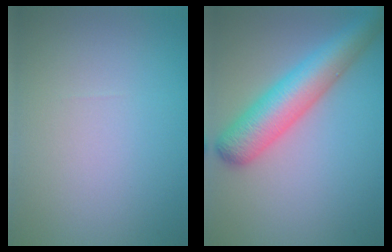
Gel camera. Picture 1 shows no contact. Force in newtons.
{"total": 6.9, "press": 6.9, "slide": 0.3}